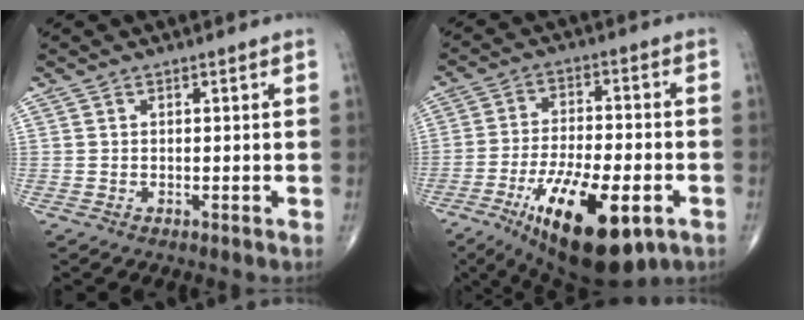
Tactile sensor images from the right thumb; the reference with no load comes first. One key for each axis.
{"total": 19.5, "fx": -8.5, "fy": 7.3, "fz": 16.0, "tx": -0.263, "ty": 0.013, "tz": -0.123}